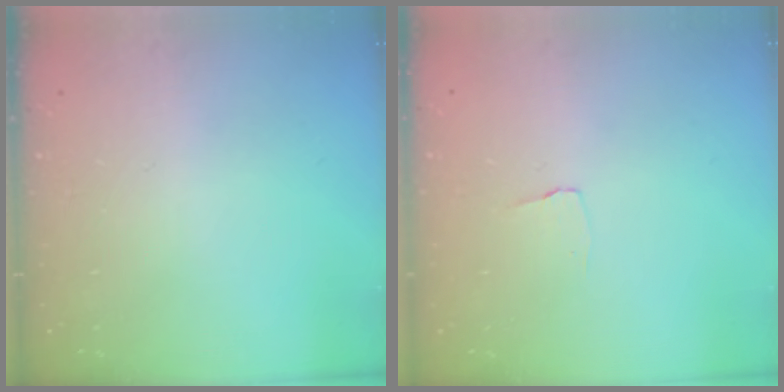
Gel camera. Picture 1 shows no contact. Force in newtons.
{"total": 2.9, "press": 2.8, "slide": 0.3}